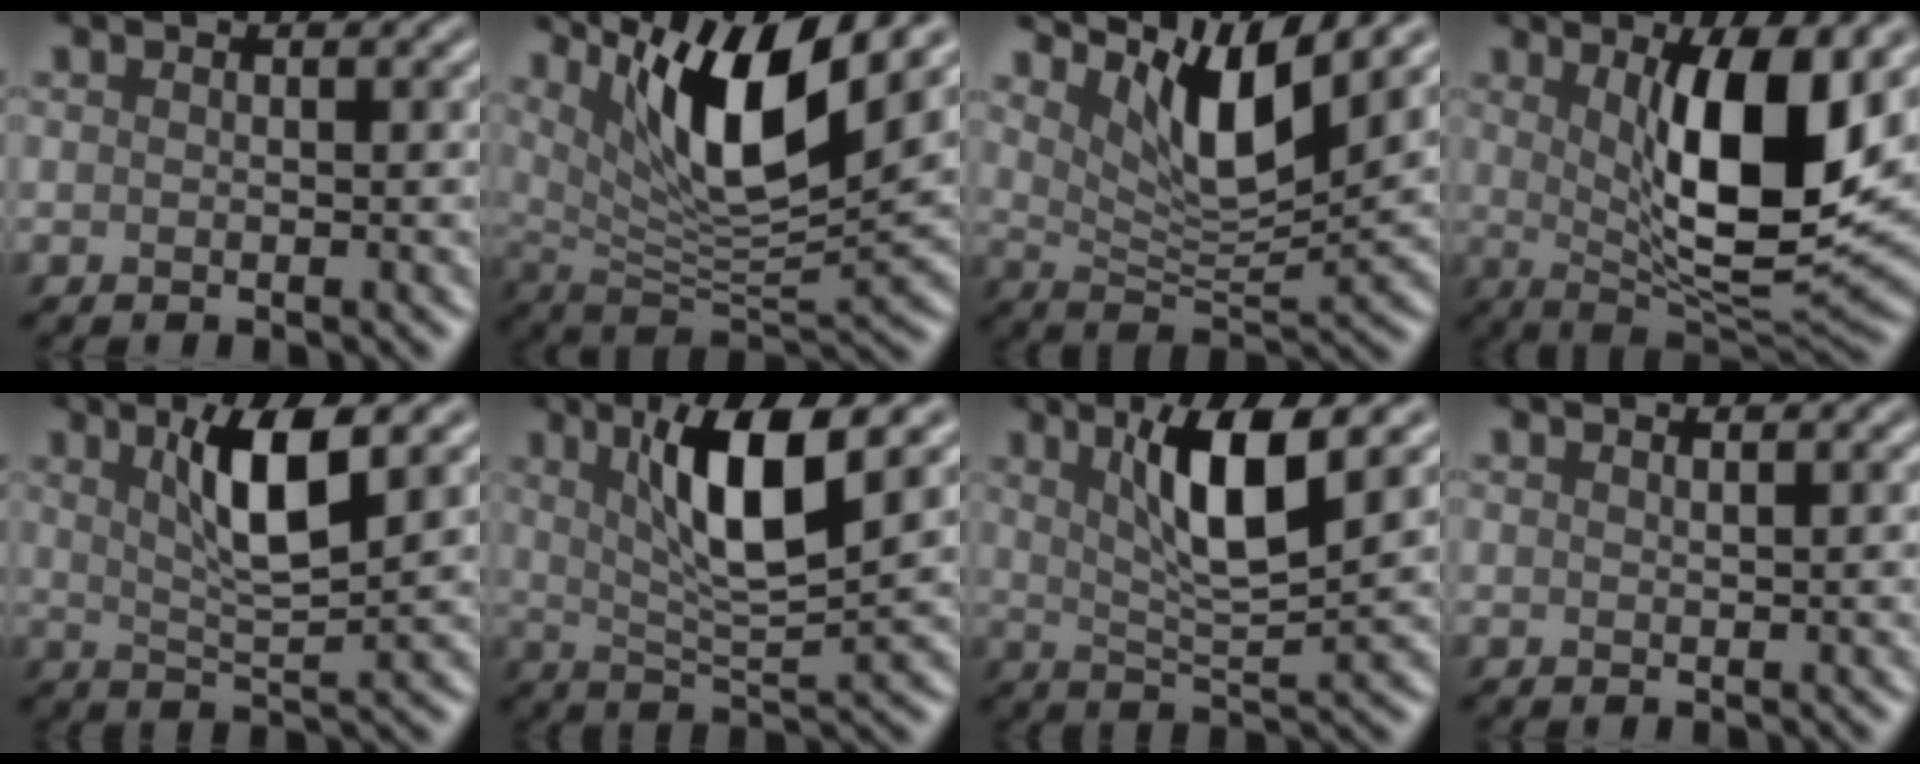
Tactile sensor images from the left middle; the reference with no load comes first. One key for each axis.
{"total": 10.0, "fx": 5.1, "fy": 2.4, "fz": 8.3, "tx": -0.134, "ty": -0.010, "tz": 0.099}
{"total": 6.9, "fx": 4.2, "fy": 1.8, "fz": 5.3, "tx": -0.098, "ty": -0.006, "tz": 0.078}
{"total": 10.2, "fx": 2.1, "fy": 3.1, "fz": 9.4, "tx": -0.146, "ty": -0.013, "tz": 0.043}
{"total": 5.7, "fx": 2.2, "fy": 1.1, "fz": 5.2, "tx": -0.092, "ty": 0.002, "tz": 0.042}
{"total": 7.5, "fx": 2.8, "fy": 1.5, "fz": 6.8, "tx": -0.114, "ty": 0.001, "tz": 0.051}
{"total": 6.8, "fx": 2.6, "fy": 1.2, "fz": 6.1, "tx": -0.106, "ty": 0.001, "tz": 0.049}
{"total": 0.5, "fx": 0.5, "fy": -0.1, "fz": 0.2, "tx": 0.001, "ty": 0.003, "tz": 0.010}